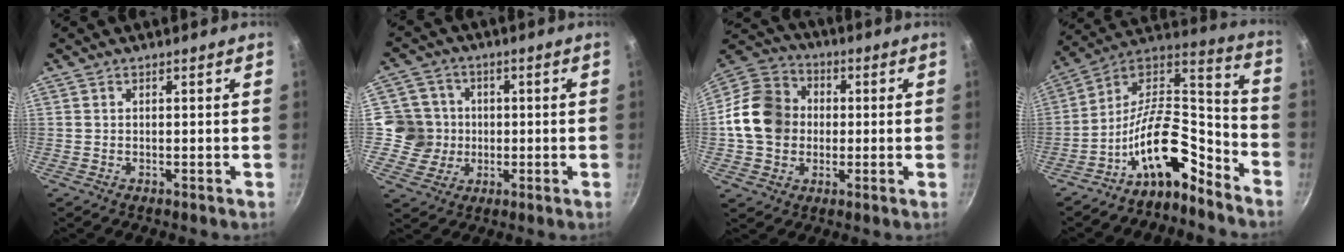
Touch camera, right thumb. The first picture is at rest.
{"total": 8.0, "force": [-0.2, 8.0, 0.8], "torque": [0.029, 0.014, -0.013]}
{"total": 14.7, "force": [-0.1, 12.5, 7.7], "torque": [-0.115, 0.028, -0.015]}
{"total": 16.3, "force": [-10.2, 7.0, 10.6], "torque": [-0.154, 0.108, -0.192]}